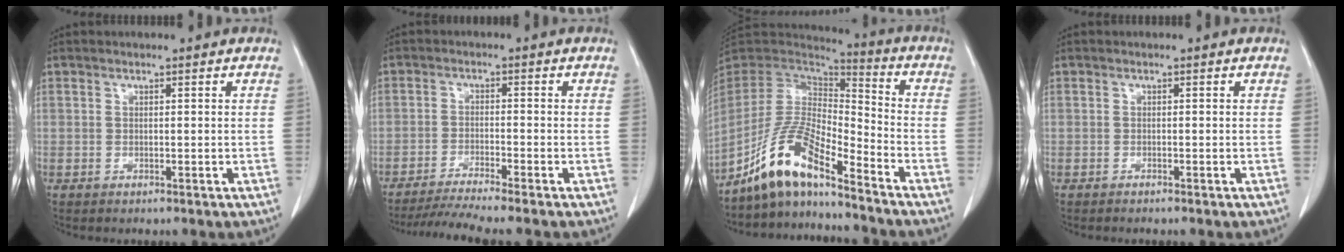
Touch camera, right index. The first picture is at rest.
{"total": 7.8, "force": [-6.8, -1.5, 3.5], "torque": [-0.051, -0.022, -0.114]}
{"total": 12.3, "force": [-9.2, 2.1, 7.8], "torque": [-0.164, 0.013, -0.174]}
{"total": 0.9, "force": [-0.8, -0.1, 0.5], "torque": [-0.008, 0.000, -0.011]}